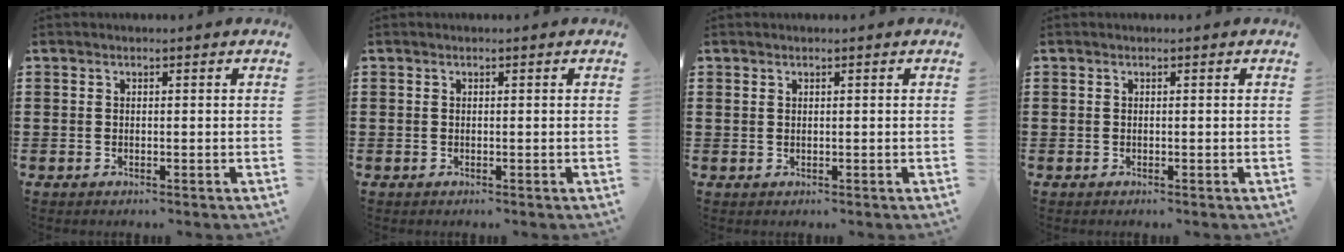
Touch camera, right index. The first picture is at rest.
{"total": 0.0}
{"total": 0.6, "force": [0.5, 0.4, 0.2], "torque": [-0.006, 0.002, 0.009]}
{"total": 0.0}